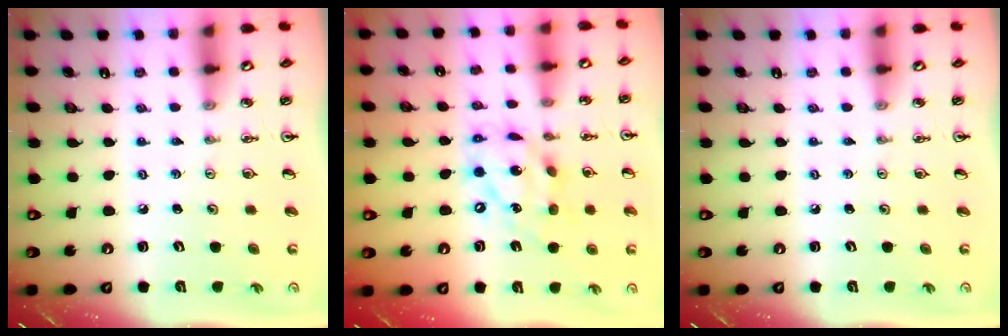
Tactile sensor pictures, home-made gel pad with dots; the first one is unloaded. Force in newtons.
{"total": 14.7, "press": 14.6, "slide": 1.7}
{"total": 0.0}